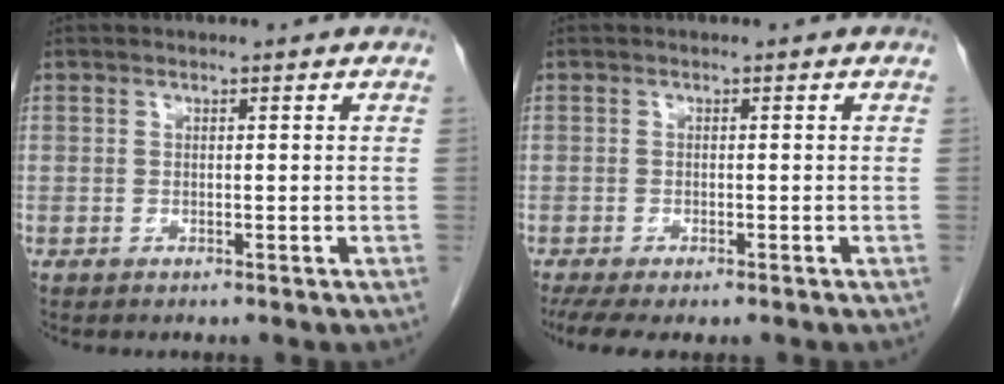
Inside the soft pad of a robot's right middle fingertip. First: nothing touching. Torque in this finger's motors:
{"motor_torque": [0.82, -0.64, 0.19, 0.06]}